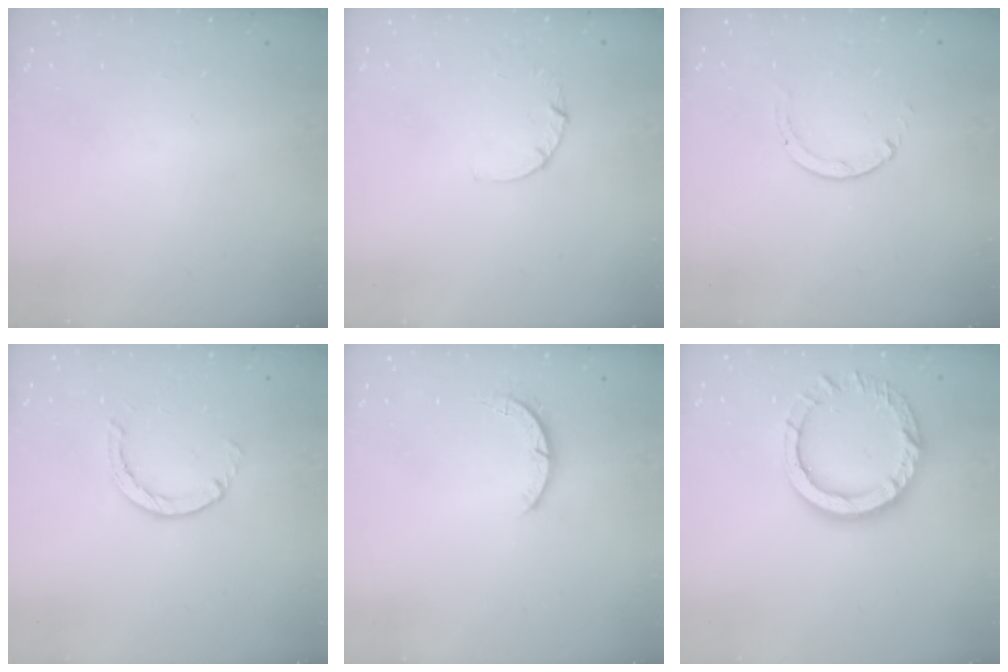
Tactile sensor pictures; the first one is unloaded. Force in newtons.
{"total": 2.8, "press": 2.8, "slide": 0.3}
{"total": 0.9, "press": 0.9, "slide": 0.1}
{"total": 2.4, "press": 2.4, "slide": 0.4}
{"total": 2.7, "press": 2.7, "slide": 0.4}
{"total": 12.9, "press": 12.8, "slide": 1.4}